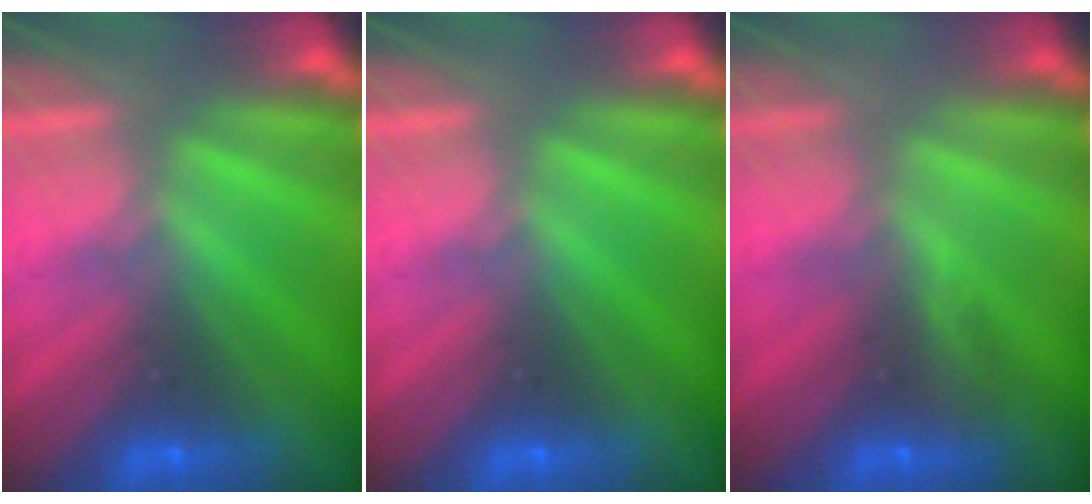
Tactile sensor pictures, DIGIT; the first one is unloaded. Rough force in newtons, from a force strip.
{"total": 0.0}
{"total": 3.0}